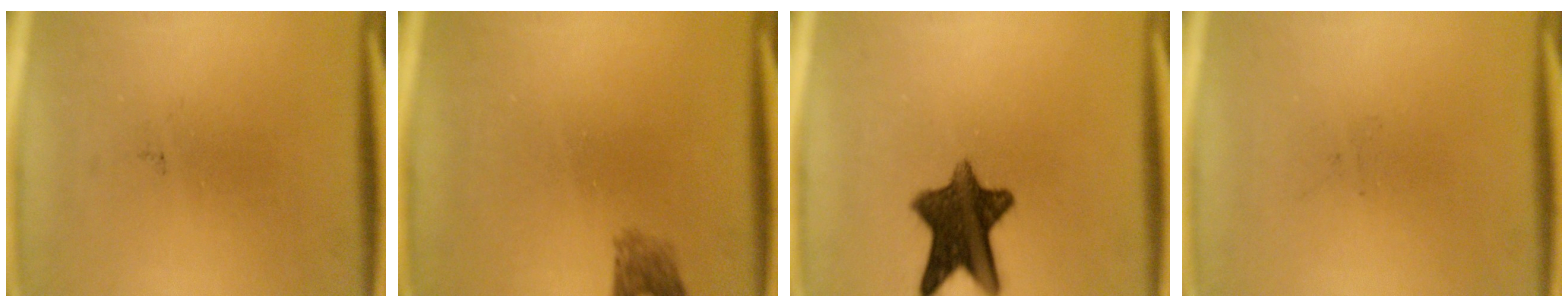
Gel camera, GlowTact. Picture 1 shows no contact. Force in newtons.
{"total": 2.2}
{"total": 10.8}
{"total": 0.0}